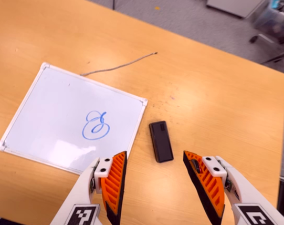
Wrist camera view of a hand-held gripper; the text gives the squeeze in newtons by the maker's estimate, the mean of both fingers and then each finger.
{"total": 0.0}